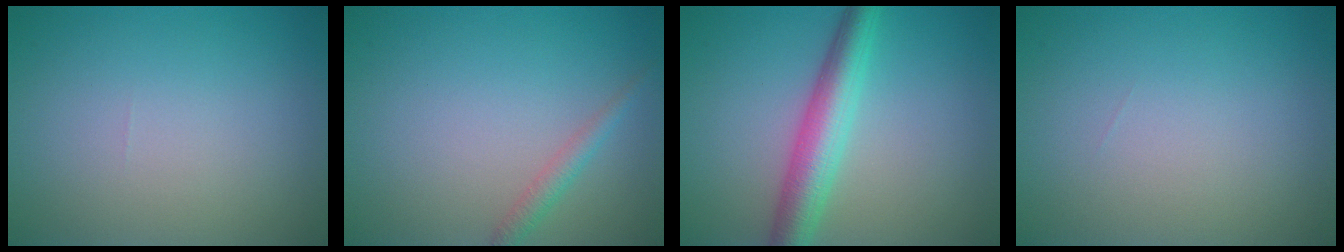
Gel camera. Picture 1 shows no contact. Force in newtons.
{"total": 1.5, "press": 1.5, "slide": 0.1}
{"total": 5.0, "press": 5.0, "slide": 0.1}
{"total": 0.0}